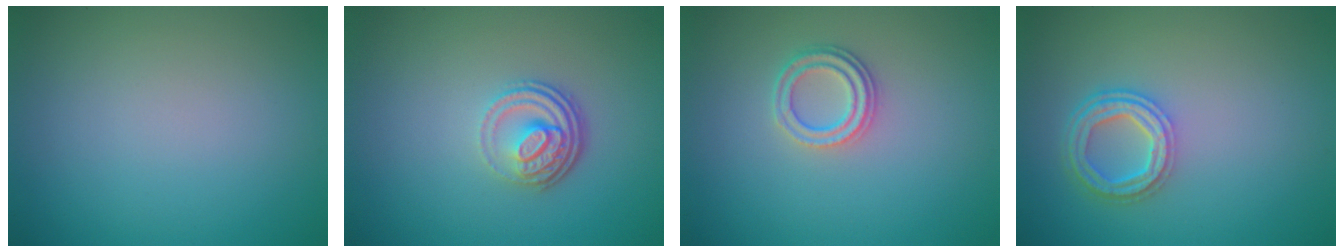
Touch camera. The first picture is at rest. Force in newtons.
{"total": 3.8, "press": 2.7, "slide": 2.7}
{"total": 2.4, "press": 2.0, "slide": 1.2}
{"total": 4.1, "press": 3.1, "slide": 2.6}